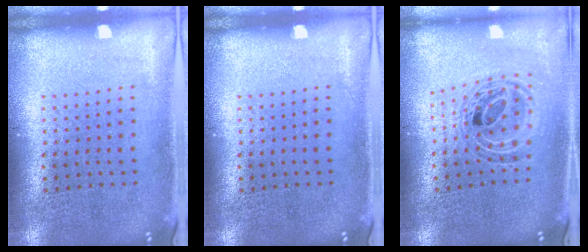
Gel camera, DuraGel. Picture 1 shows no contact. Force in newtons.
{"total": 0.0}
{"total": 0.8, "press": 0.8, "slide": 0.2}